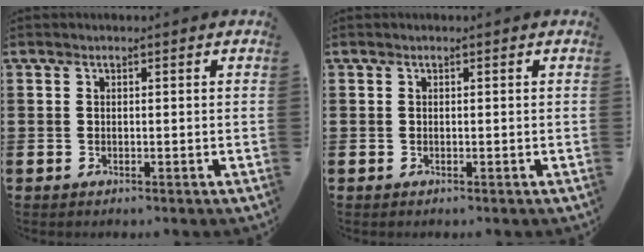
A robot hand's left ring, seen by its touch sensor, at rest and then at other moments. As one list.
[{"total": 0.0}]